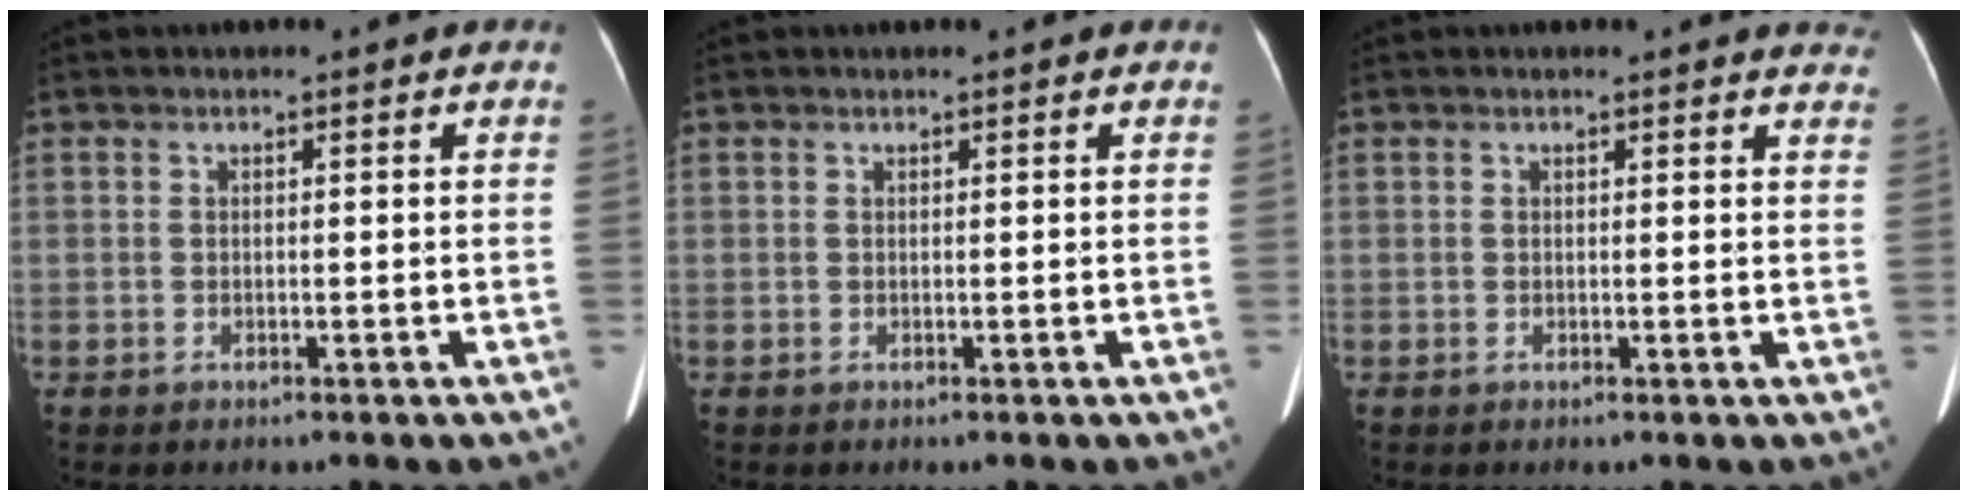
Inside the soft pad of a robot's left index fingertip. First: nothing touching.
{"total": 0.0}
{"total": 6.1, "force": [5.8, 1.7, 0.8], "torque": [0.020, -0.008, 0.031]}